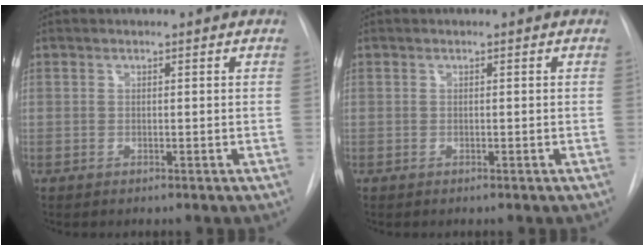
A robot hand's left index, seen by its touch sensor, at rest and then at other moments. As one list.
[{"total": 0.0}]